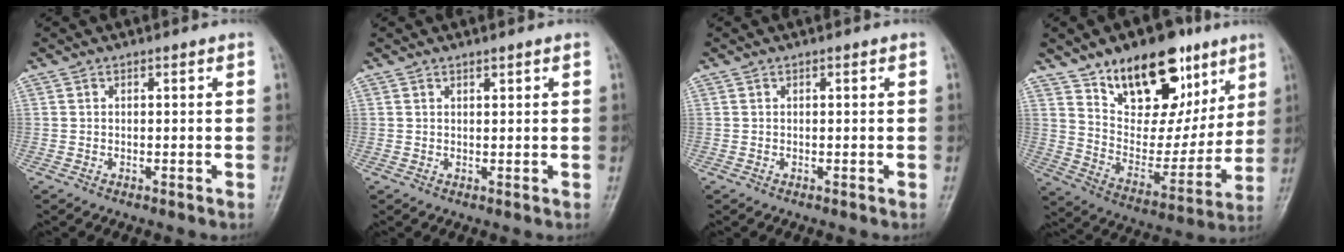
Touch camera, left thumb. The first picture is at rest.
{"total": 0.9, "force": [0.7, 0.2, 0.5], "torque": [-0.007, -0.005, 0.013]}
{"total": 0.0}
{"total": 22.6, "force": [13.1, 12.5, 13.5], "torque": [-0.148, -0.051, 0.222]}